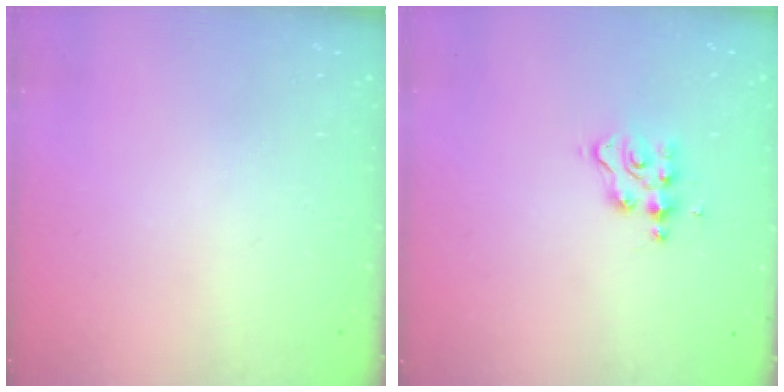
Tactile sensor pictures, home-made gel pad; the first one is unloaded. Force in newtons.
{"total": 3.1, "press": 3.1, "slide": 0.1}